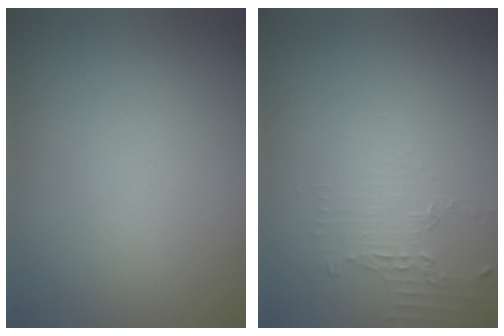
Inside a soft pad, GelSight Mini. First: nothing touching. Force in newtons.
{"total": 2.2, "press": 1.5, "slide": 1.5}